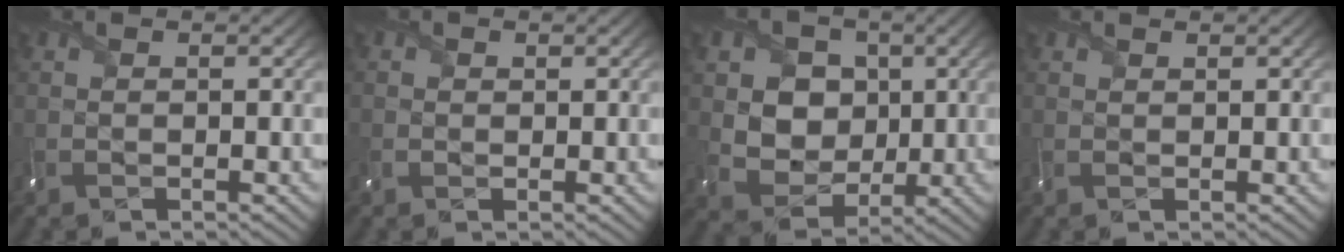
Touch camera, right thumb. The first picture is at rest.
{"total": 1.2, "force": [0.1, 1.2, 0.3], "torque": [-0.005, -0.003, 0.001]}
{"total": 8.5, "force": [1.8, 7.3, 4.1], "torque": [-0.109, -0.004, 0.036]}
{"total": 0.8, "force": [0.7, 0.3, 0.1], "torque": [-0.006, 0.002, 0.017]}